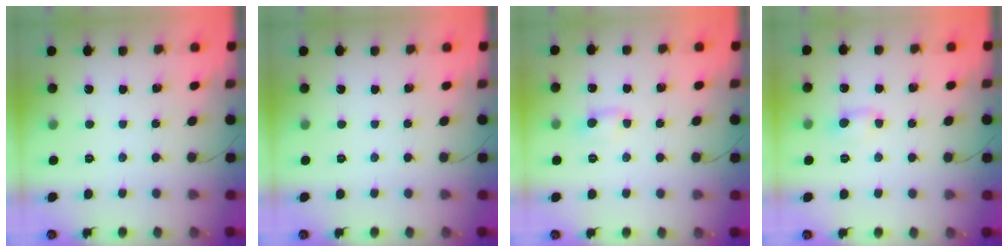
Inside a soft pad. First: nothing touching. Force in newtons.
{"total": 0.0}
{"total": 2.5, "press": 2.4, "slide": 0.8}
{"total": 2.5, "press": 2.4, "slide": 0.8}